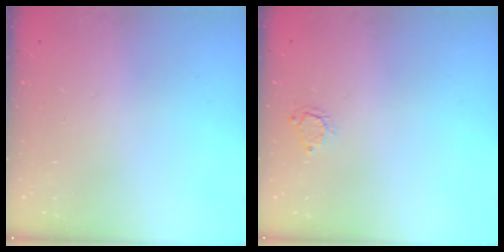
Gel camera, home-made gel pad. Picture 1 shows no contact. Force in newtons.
{"total": 2.8, "press": 2.8, "slide": 0.3}